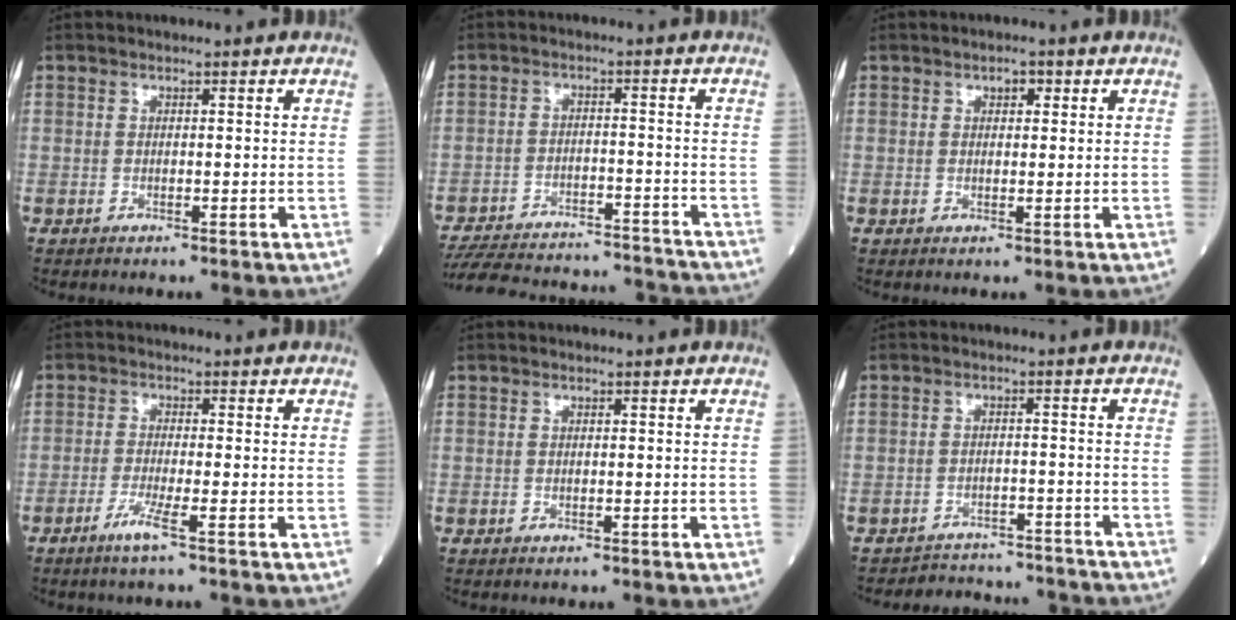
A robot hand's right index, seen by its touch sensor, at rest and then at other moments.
{"total": 20.4, "force": [-19.2, 3.3, 5.9], "torque": [-0.127, -0.010, -0.267]}
{"total": 1.6, "force": [0.8, 0.9, 1.1], "torque": [-0.014, 0.003, 0.011]}
{"total": 3.5, "force": [-2.0, -0.7, 2.8], "torque": [-0.062, -0.010, -0.044]}
{"total": 0.0}
{"total": 8.6, "force": [-8.3, 2.1, -0.2], "torque": [0.010, 0.022, -0.103]}